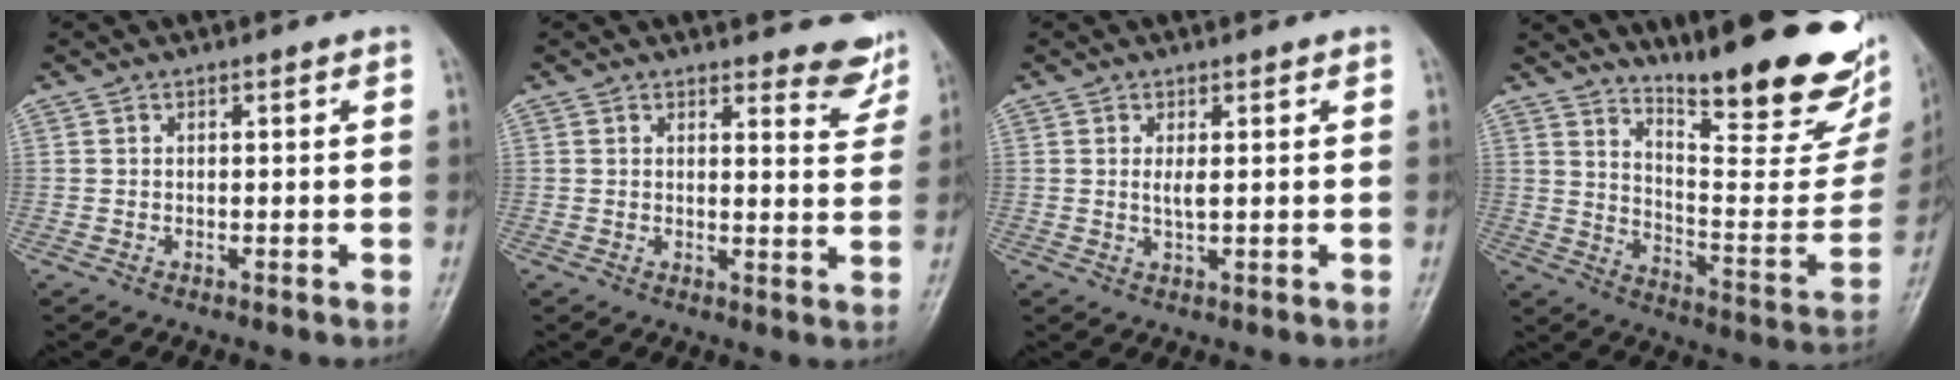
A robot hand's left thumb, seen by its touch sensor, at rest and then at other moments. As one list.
[{"total": 6.1, "force": [5.6, 1.9, 1.3], "torque": [0.010, -0.047, 0.052]}, {"total": 2.2, "force": [0.7, 0.6, 2.0], "torque": [-0.038, -0.006, 0.013]}, {"total": 27.2, "force": [20.0, 6.2, 17.4], "torque": [-0.219, -0.128, 0.283]}]